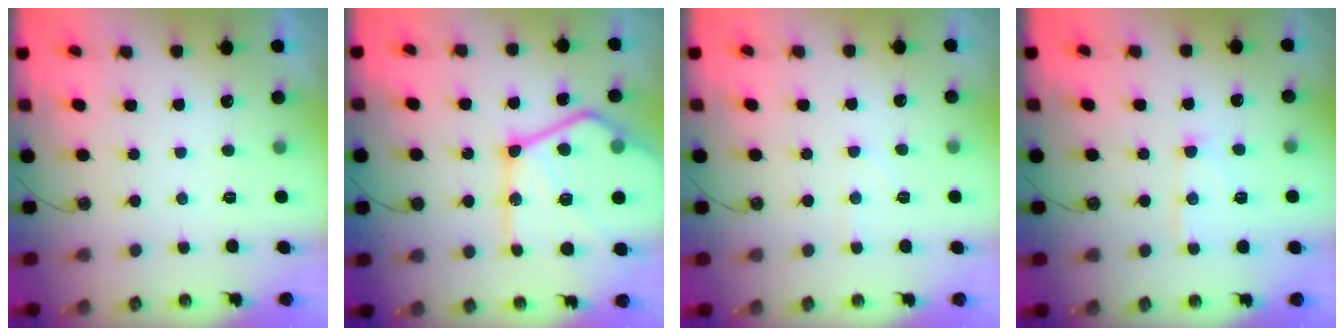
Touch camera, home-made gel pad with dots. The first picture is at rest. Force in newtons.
{"total": 29.0, "press": 28.8, "slide": 3.0}
{"total": 6.1, "press": 6.0, "slide": 0.9}
{"total": 9.1, "press": 9.1, "slide": 0.7}